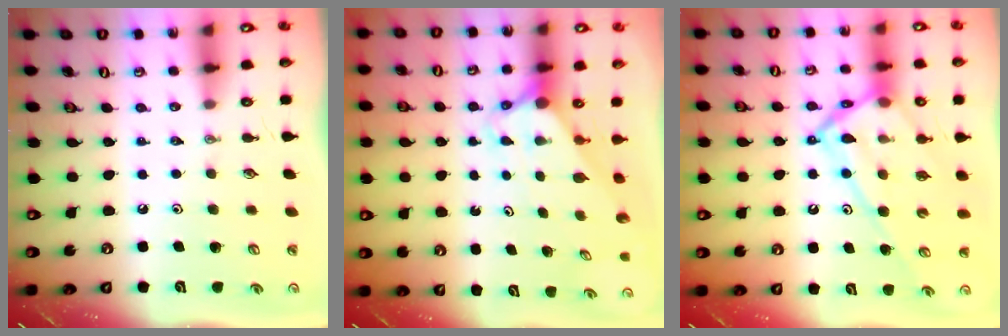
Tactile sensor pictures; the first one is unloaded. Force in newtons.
{"total": 2.7, "press": 2.7, "slide": 0.0}
{"total": 17.9, "press": 17.8, "slide": 1.5}